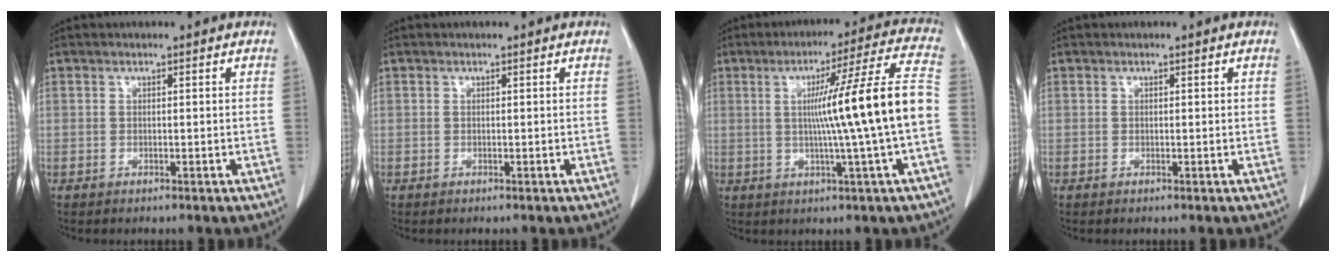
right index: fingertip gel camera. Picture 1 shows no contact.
{"total": 0.0}
{"total": 15.0, "force": [-0.6, -2.2, 14.8], "torque": [-0.217, 0.007, -0.010]}
{"total": 0.0}